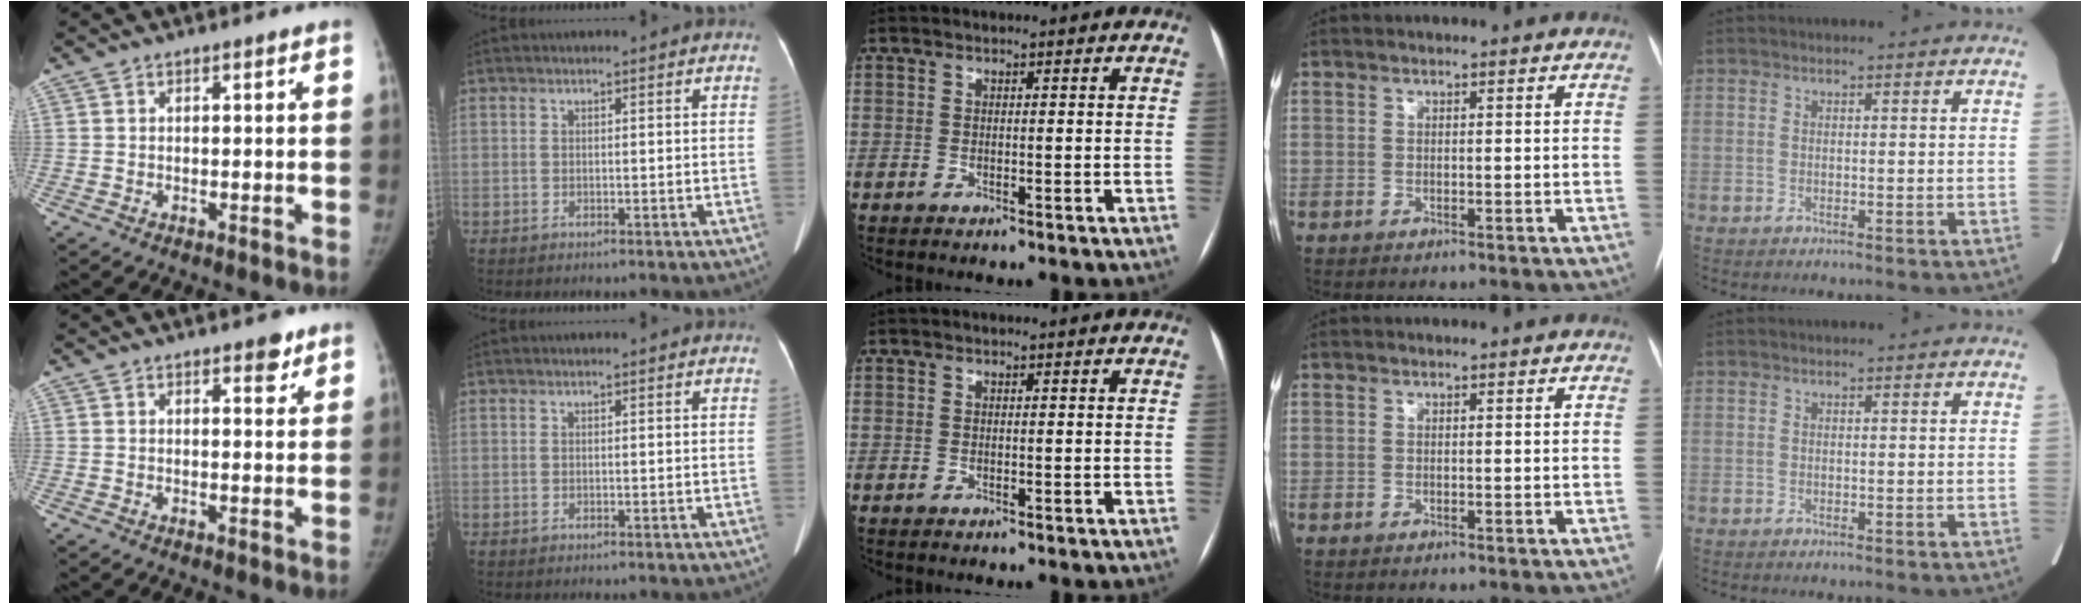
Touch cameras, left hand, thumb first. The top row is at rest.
{"thumb": {"total": 3.0, "force": [2.0, 1.4, 1.7], "torque": [-0.006, -0.011, 0.026]}}